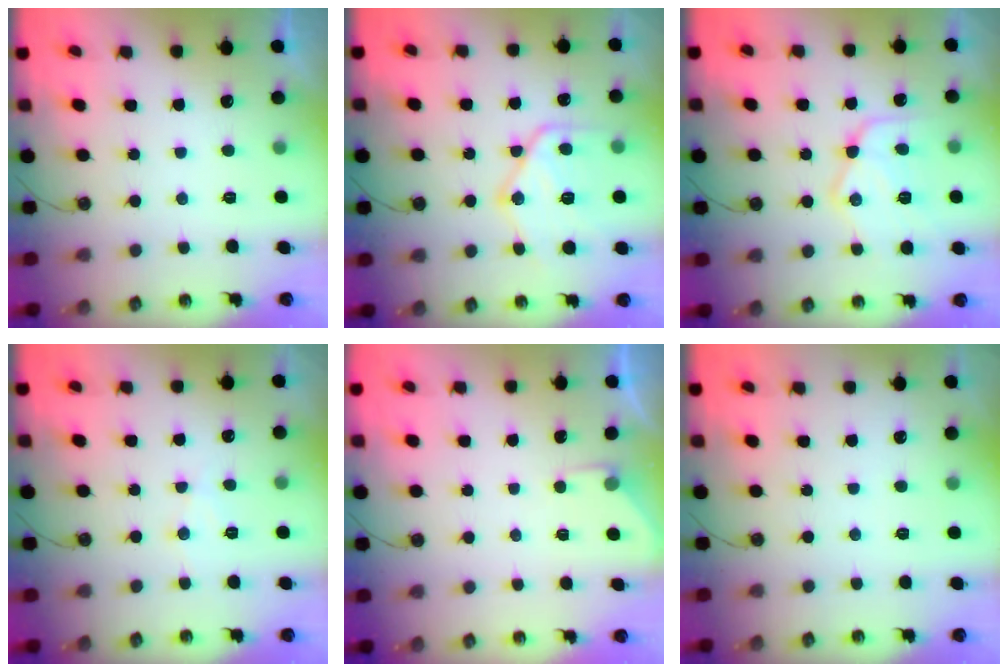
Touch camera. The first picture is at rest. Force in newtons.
{"total": 17.8, "press": 17.7, "slide": 1.8}
{"total": 16.7, "press": 16.6, "slide": 1.4}
{"total": 6.2, "press": 6.1, "slide": 0.8}
{"total": 1.9, "press": 1.9, "slide": 0.3}
{"total": 2.5, "press": 2.5, "slide": 0.3}